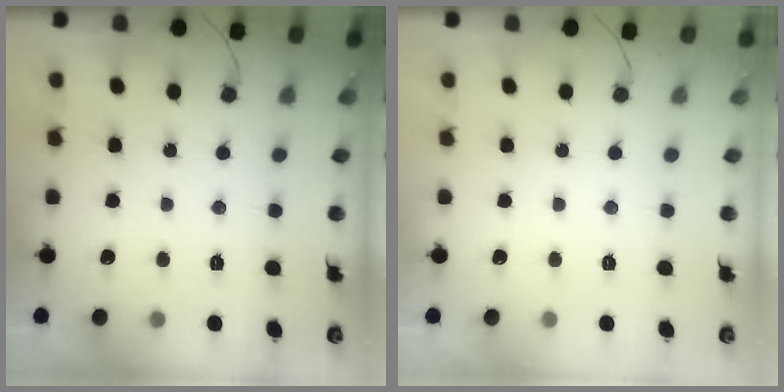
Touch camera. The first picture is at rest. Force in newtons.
{"total": 0.0}